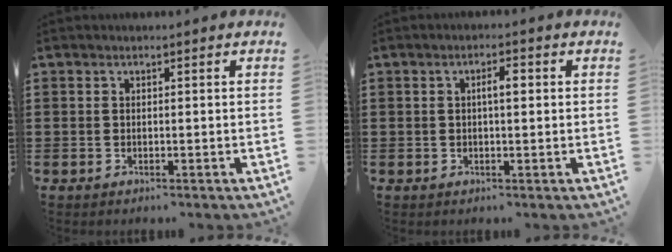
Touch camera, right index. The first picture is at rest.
{"total": 2.6, "force": [0.3, 0.7, 2.4], "torque": [-0.047, 0.004, 0.002]}